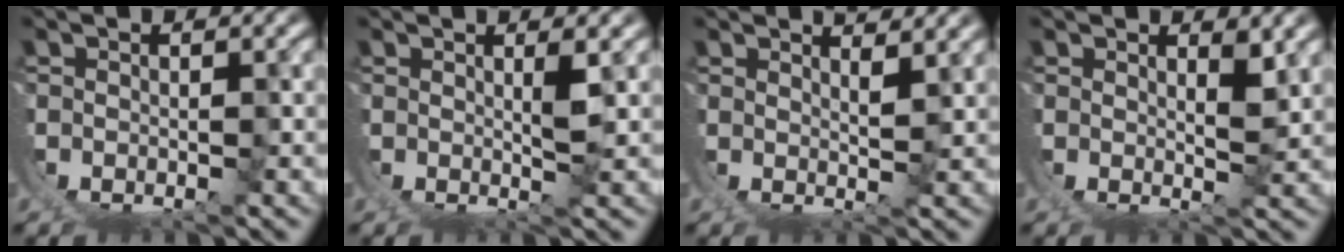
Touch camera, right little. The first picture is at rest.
{"total": 2.1, "force": [0.9, -1.4, 1.3], "torque": [-0.012, -0.004, 0.020]}
{"total": 2.7, "force": [2.1, -1.1, 1.2], "torque": [-0.009, -0.004, 0.037]}
{"total": 2.0, "force": [1.4, -1.0, 1.1], "torque": [-0.006, -0.011, 0.028]}